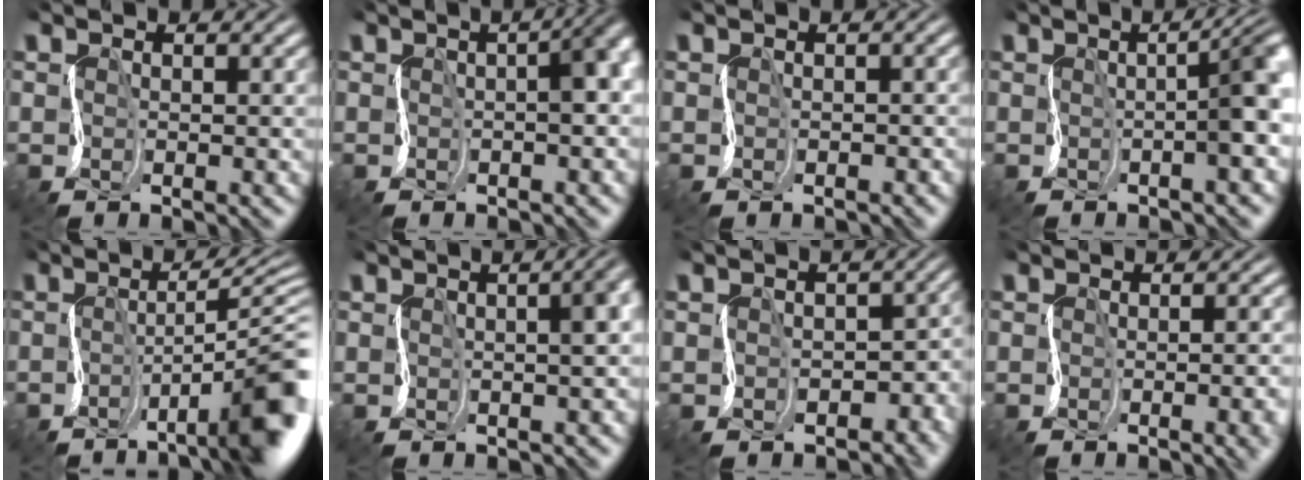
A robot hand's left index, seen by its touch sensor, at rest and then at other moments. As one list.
[{"total": 5.7, "force": [0.5, 2.4, 5.2], "torque": [-0.038, 0.021, 0.003]}, {"total": 0.6, "force": [-0.4, 0.4, 0.3], "torque": [0.000, -0.001, -0.005]}, {"total": 5.3, "force": [0.2, 1.2, 5.2], "torque": [-0.040, 0.010, 0.001]}, {"total": 9.5, "force": [-2.5, 1.9, 9.0], "torque": [-0.100, 0.009, -0.045]}, {"total": 8.6, "force": [1.3, 4.6, 7.2], "torque": [-0.036, 0.036, -0.016]}, {"total": 4.6, "force": [-2.3, 2.8, 2.9], "torque": [-0.023, -0.012, -0.035]}, {"total": 5.2, "force": [-1.2, 2.2, 4.6], "torque": [-0.020, 0.003, -0.010]}]